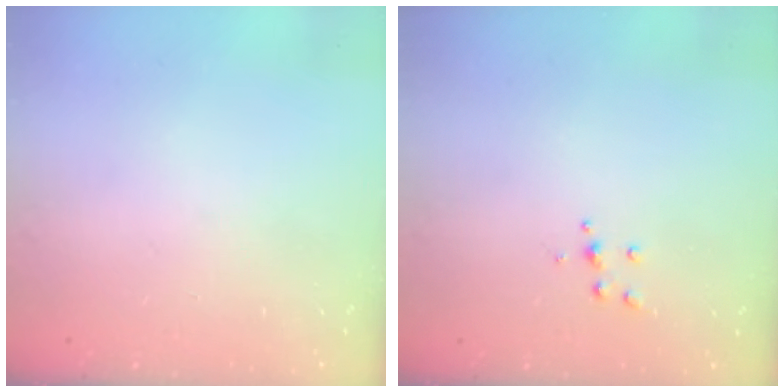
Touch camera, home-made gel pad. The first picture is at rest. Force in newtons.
{"total": 4.3, "press": 4.3, "slide": 0.4}